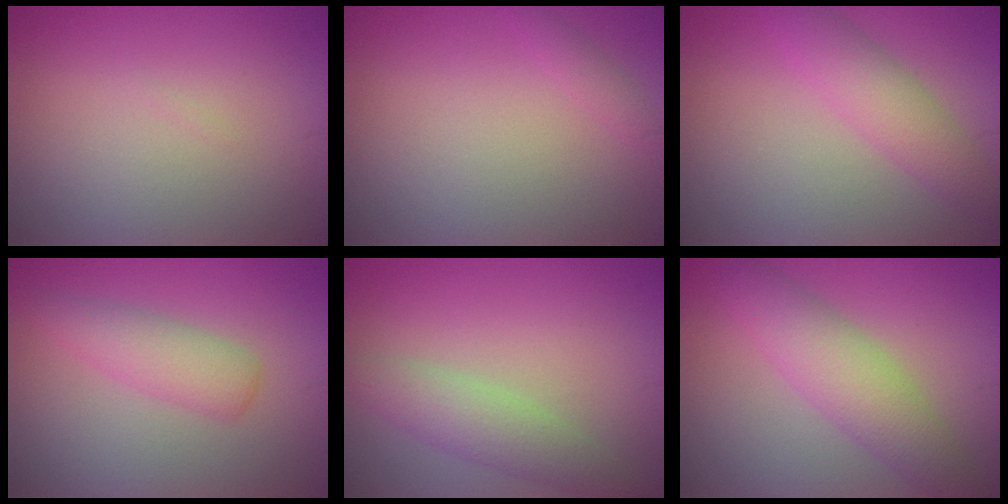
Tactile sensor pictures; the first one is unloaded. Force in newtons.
{"total": 0.8, "press": 0.8, "slide": 0.0}
{"total": 2.4, "press": 2.4, "slide": 0.2}
{"total": 2.8, "press": 2.8, "slide": 0.0}
{"total": 2.9, "press": 2.9, "slide": 0.2}
{"total": 4.5, "press": 4.5, "slide": 0.1}